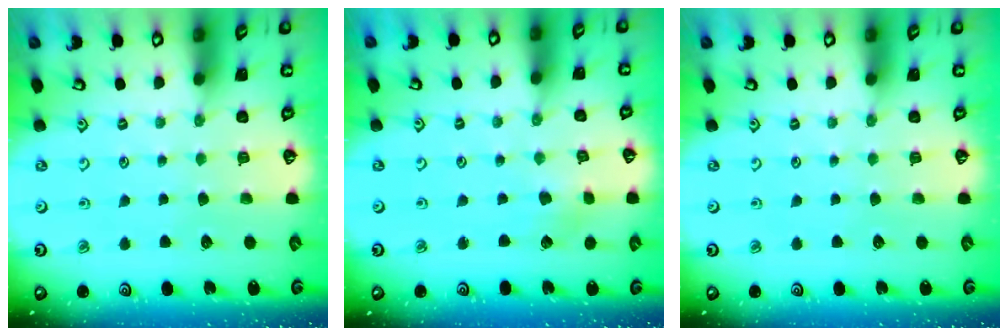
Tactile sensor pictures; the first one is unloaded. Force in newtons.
{"total": 2.1, "press": 2.1, "slide": 0.3}
{"total": 0.0}